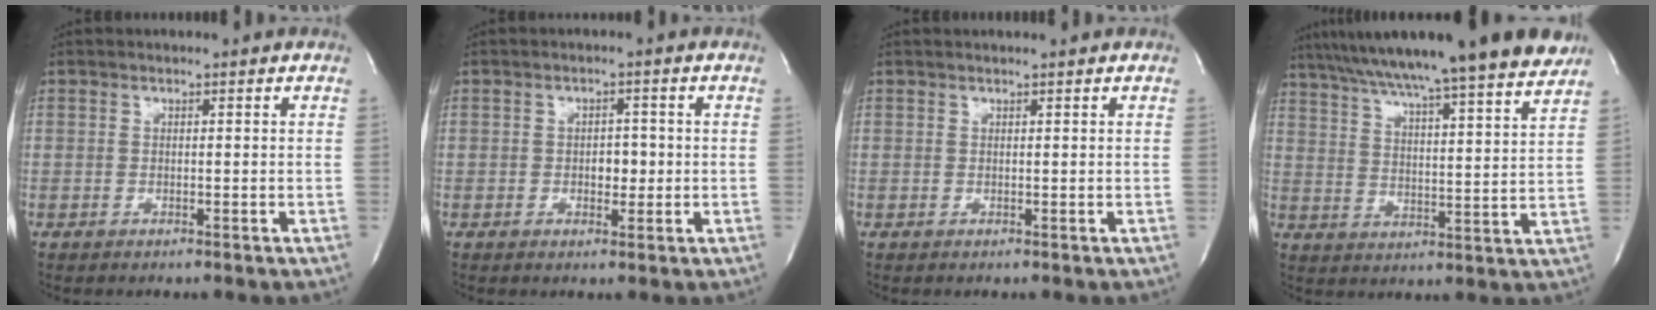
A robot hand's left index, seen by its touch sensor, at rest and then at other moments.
{"total": 2.4, "force": [-0.3, 1.5, 1.9], "torque": [-0.020, 0.002, -0.003]}
{"total": 1.3, "force": [1.2, -0.2, 0.3], "torque": [-0.001, 0.008, 0.019]}
{"total": 23.3, "force": [19.8, 0.0, 12.4], "torque": [-0.209, -0.004, 0.281]}